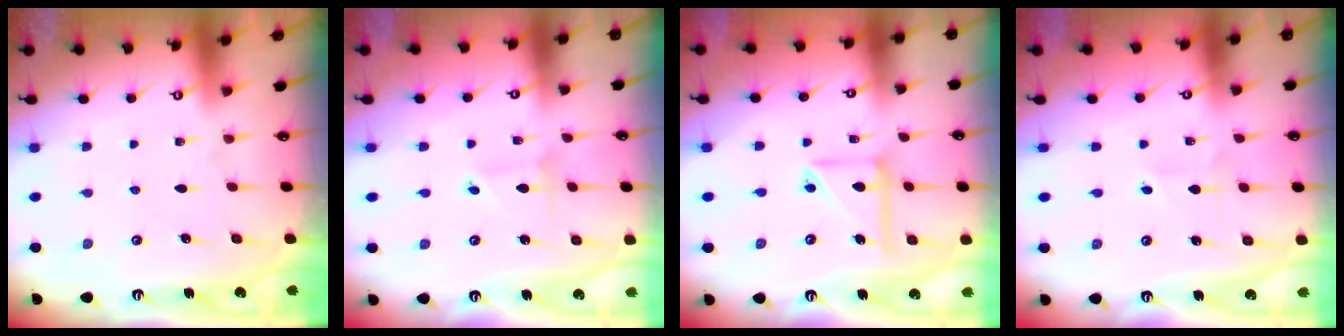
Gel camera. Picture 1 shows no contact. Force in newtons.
{"total": 2.2, "press": 2.2, "slide": 0.1}
{"total": 12.5, "press": 12.4, "slide": 1.5}
{"total": 1.3, "press": 1.3, "slide": 0.2}